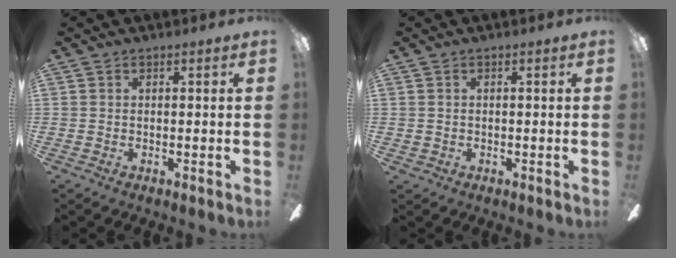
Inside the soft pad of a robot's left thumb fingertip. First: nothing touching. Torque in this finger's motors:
{"motor_torque": [-0.17, 0.13, 0.09, -0.31, 0.00]}